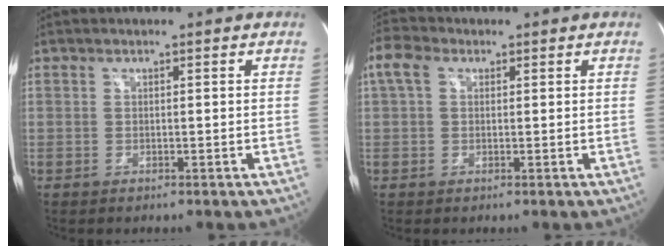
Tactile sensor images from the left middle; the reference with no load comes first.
{"total": 3.9, "force": [1.4, 2.6, 2.6], "torque": [-0.070, 0.027, 0.029]}